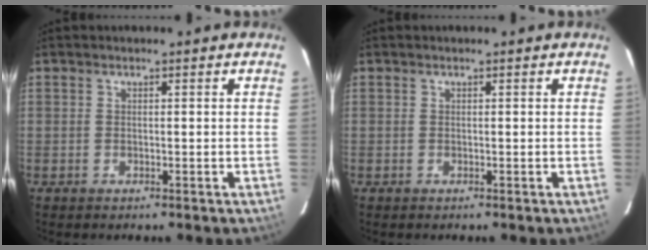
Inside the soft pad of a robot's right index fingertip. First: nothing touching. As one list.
[{"total": 0.0}]